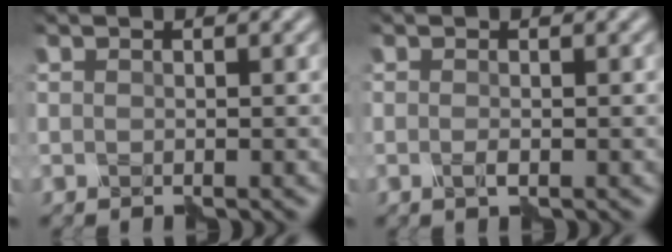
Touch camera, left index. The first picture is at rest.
{"total": 0.9, "force": [-0.5, 0.1, 0.7], "torque": [-0.015, 0.002, -0.005]}